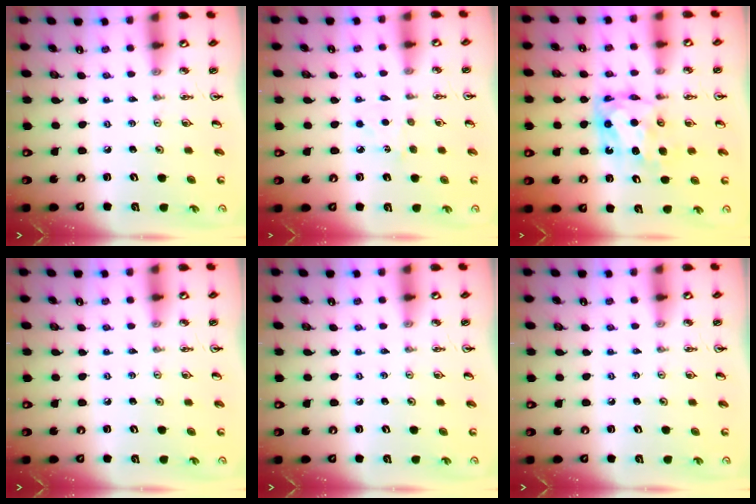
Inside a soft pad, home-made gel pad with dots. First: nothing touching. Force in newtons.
{"total": 4.6, "press": 4.5, "slide": 0.6}
{"total": 7.4, "press": 7.4, "slide": 0.7}
{"total": 0.0}
{"total": 0.0}
{"total": 0.0}